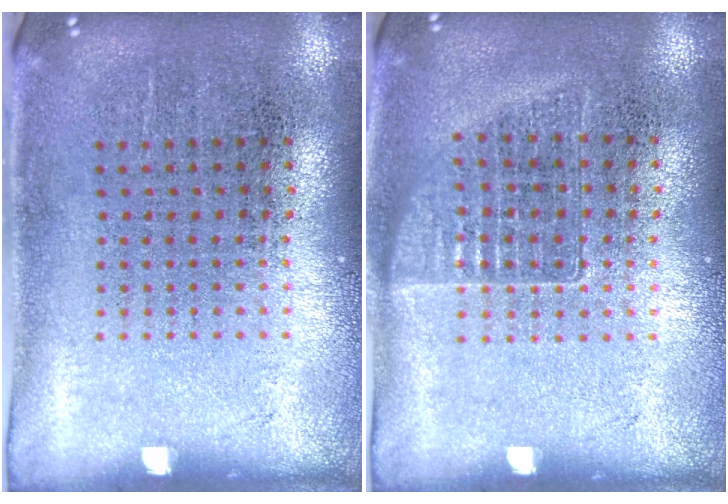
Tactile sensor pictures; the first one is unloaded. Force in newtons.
{"total": 1.0, "press": 0.9, "slide": 0.3}